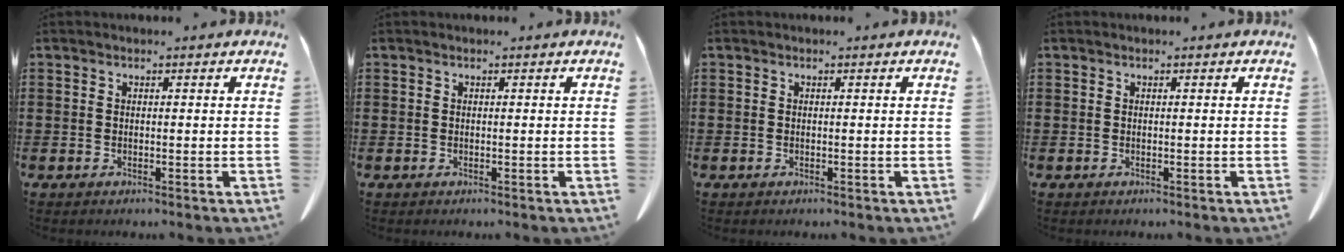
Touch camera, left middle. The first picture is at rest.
{"total": 0.0}
{"total": 0.0}
{"total": 0.0}